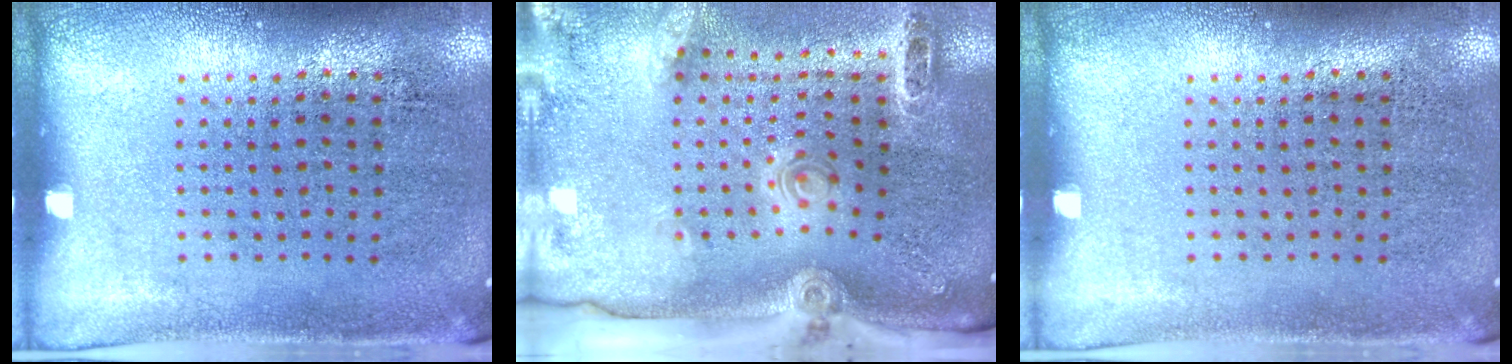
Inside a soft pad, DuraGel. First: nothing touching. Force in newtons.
{"total": 2.9, "press": 2.0, "slide": 2.1}
{"total": 0.0}